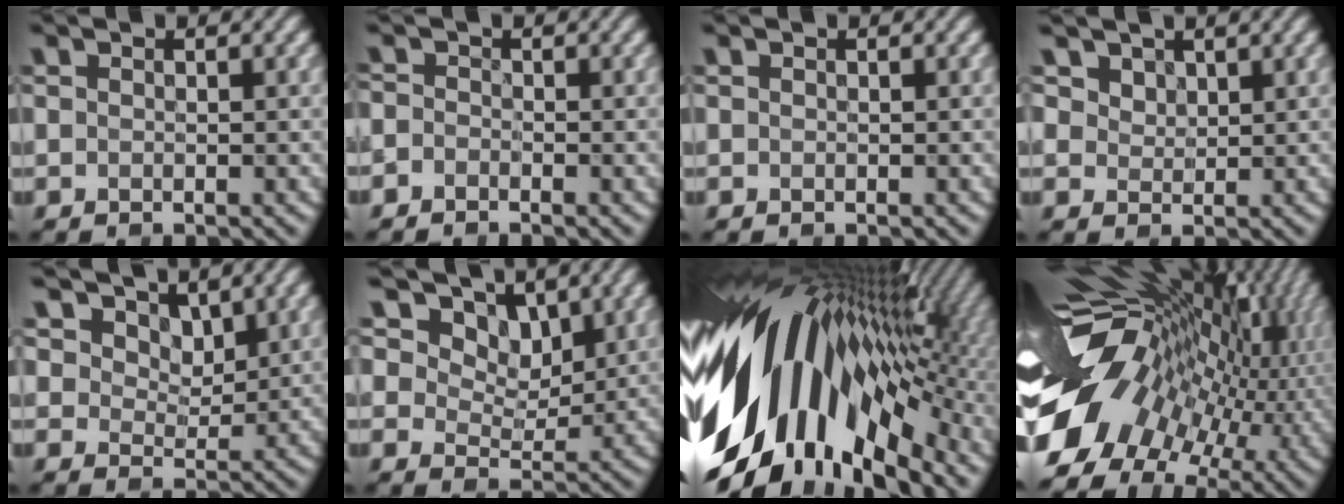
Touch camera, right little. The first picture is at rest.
{"total": 1.1, "force": [-1.0, 0.5, 0.1], "torque": [0.000, 0.002, -0.024]}
{"total": 0.0}
{"total": 2.8, "force": [2.2, 1.6, 1.0], "torque": [-0.031, -0.003, 0.048]}
{"total": 5.0, "force": [3.4, 2.9, 2.2], "torque": [-0.057, -0.017, 0.060]}
{"total": 11.2, "force": [7.0, 6.8, 5.4], "torque": [-0.112, 0.001, 0.109]}
{"total": 17.9, "force": [-0.5, 10.4, 14.6], "torque": [-0.254, -0.008, -0.021]}
{"total": 18.2, "force": [-0.3, 11.9, 13.7], "torque": [-0.251, -0.007, 0.000]}